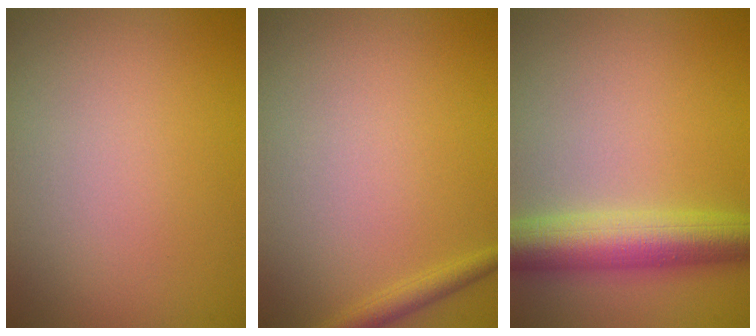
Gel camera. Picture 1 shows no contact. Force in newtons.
{"total": 1.5, "press": 1.4, "slide": 0.1}
{"total": 6.4, "press": 6.4, "slide": 0.0}